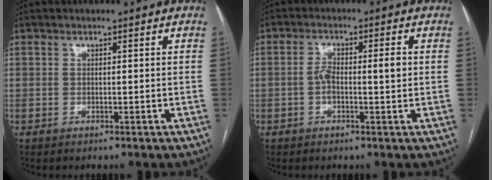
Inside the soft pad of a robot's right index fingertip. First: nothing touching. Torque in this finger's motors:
{"motor_torque": [0.09, 0.03, 0.10, 0.05]}